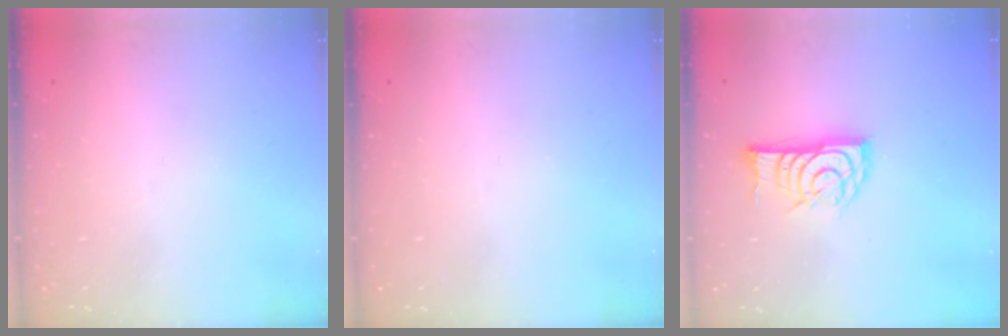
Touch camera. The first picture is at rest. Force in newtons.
{"total": 0.0}
{"total": 13.1, "press": 13.1, "slide": 0.5}